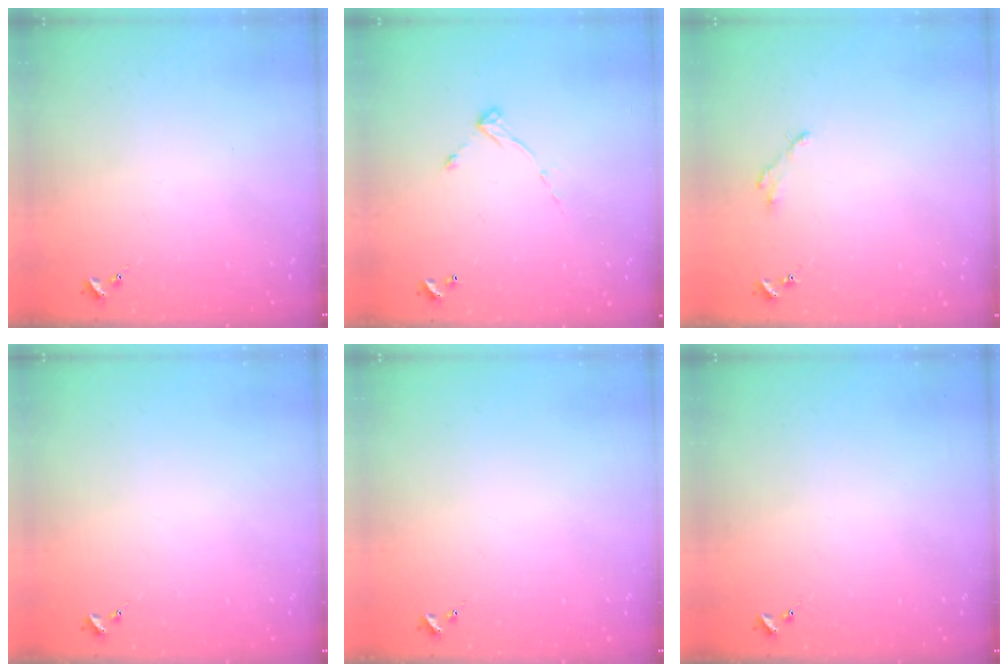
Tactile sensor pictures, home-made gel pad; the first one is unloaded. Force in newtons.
{"total": 6.2, "press": 6.2, "slide": 0.3}
{"total": 2.5, "press": 2.5, "slide": 0.2}
{"total": 0.0}
{"total": 0.0}
{"total": 0.0}